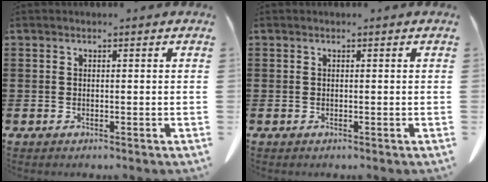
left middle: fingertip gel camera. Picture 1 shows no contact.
{"total": 0.0}